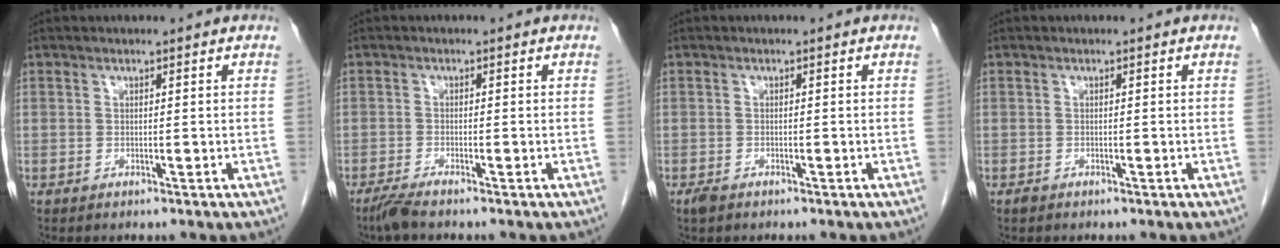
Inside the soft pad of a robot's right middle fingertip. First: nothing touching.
{"total": 2.4, "force": [-2.0, -0.1, 1.3], "torque": [-0.034, -0.007, -0.042]}
{"total": 1.4, "force": [-1.0, 0.6, 0.7], "torque": [-0.021, -0.003, -0.015]}
{"total": 0.6, "force": [-0.5, 0.3, 0.2], "torque": [-0.010, -0.001, -0.009]}